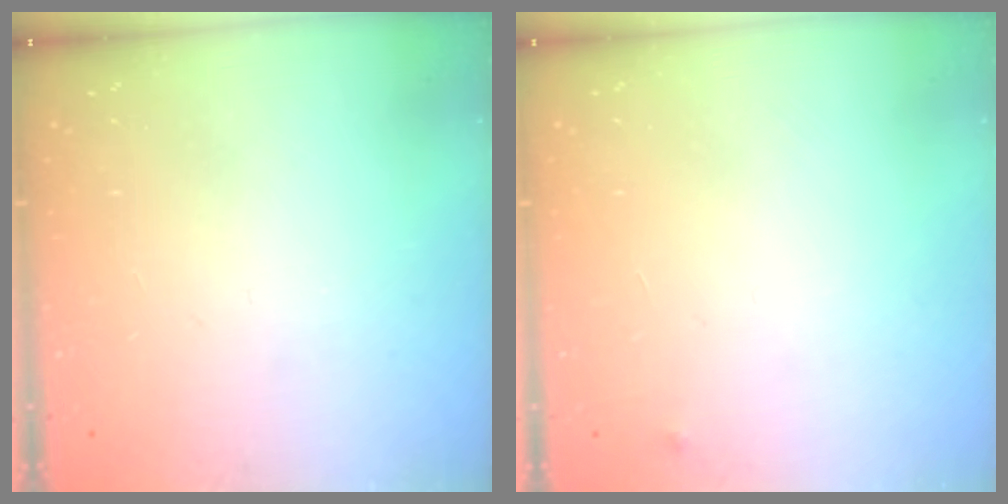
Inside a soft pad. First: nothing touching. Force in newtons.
{"total": 2.5, "press": 2.4, "slide": 0.4}